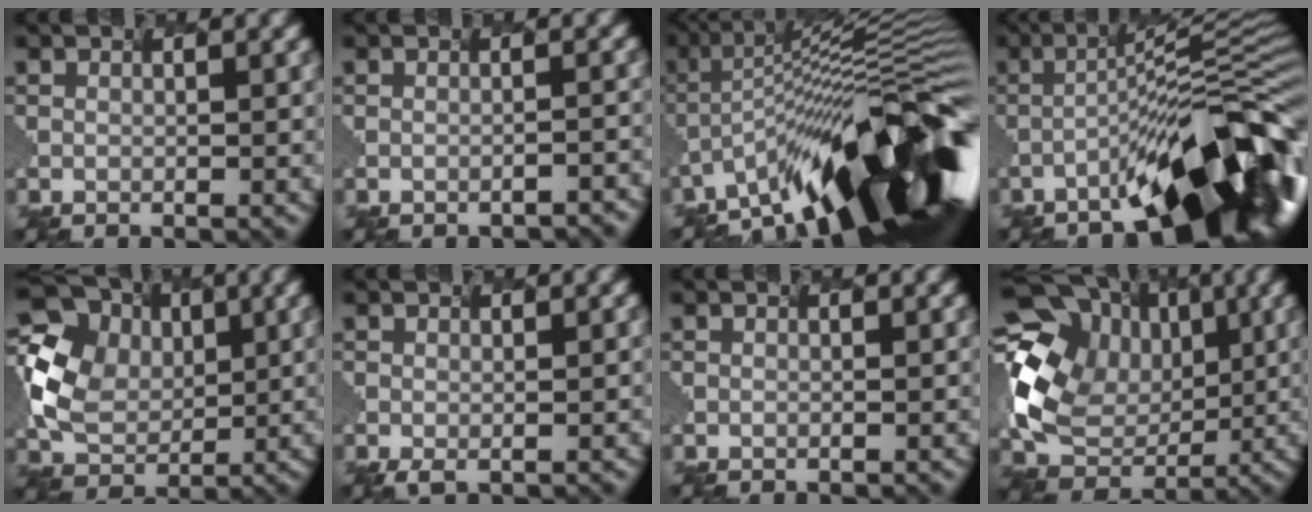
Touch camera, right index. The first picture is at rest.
{"total": 2.2, "force": [-1.2, 0.8, 1.7], "torque": [-0.006, 0.004, -0.007]}
{"total": 14.9, "force": [-8.1, 3.7, 12.0], "torque": [-0.182, 0.019, -0.132]}
{"total": 13.0, "force": [-6.9, 2.6, 10.7], "torque": [-0.153, 0.013, -0.103]}
{"total": 10.0, "force": [0.3, 8.5, 5.3], "torque": [-0.108, 0.012, -0.003]}
{"total": 1.0, "force": [-0.8, 0.2, 0.6], "torque": [-0.010, 0.002, -0.002]}
{"total": 0.0}
{"total": 12.7, "force": [0.7, 10.1, 7.7], "torque": [-0.159, 0.006, 0.033]}